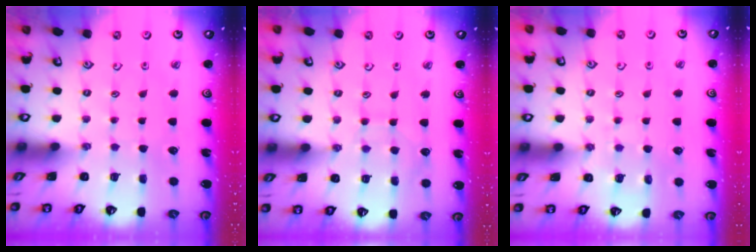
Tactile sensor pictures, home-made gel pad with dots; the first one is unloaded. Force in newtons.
{"total": 5.5, "press": 5.5, "slide": 0.5}
{"total": 5.0, "press": 4.9, "slide": 0.6}